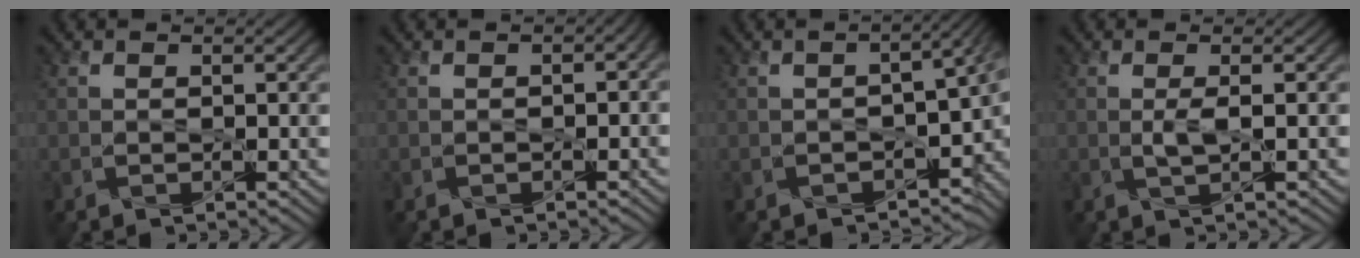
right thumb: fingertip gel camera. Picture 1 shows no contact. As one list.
[{"total": 1.4, "force": [-0.3, 1.0, 0.9], "torque": [-0.012, -0.008, -0.002]}, {"total": 7.7, "force": [-2.8, 4.3, 5.8], "torque": [-0.074, -0.038, -0.026]}, {"total": 1.7, "force": [0.1, 0.2, 1.7], "torque": [-0.038, 0.002, 0.001]}]